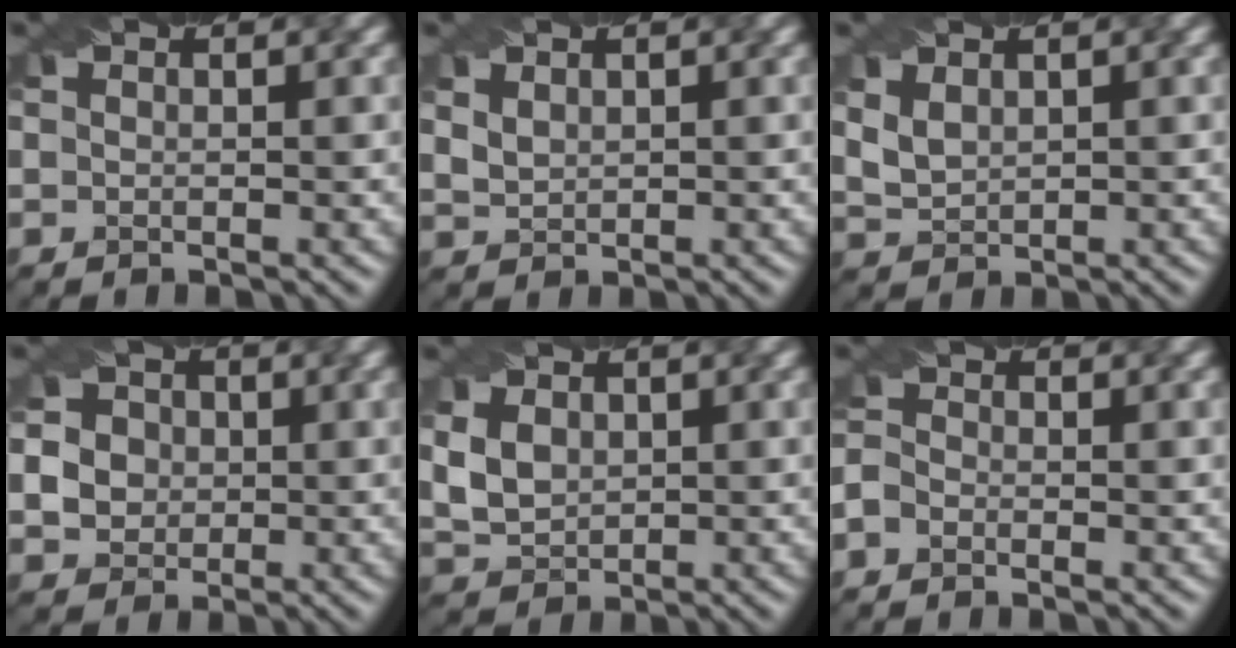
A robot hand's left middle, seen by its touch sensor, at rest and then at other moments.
{"total": 2.0, "force": [1.3, 1.2, 0.8], "torque": [-0.029, 0.006, 0.034]}
{"total": 2.4, "force": [1.2, 1.6, 1.2], "torque": [-0.041, 0.003, 0.033]}
{"total": 6.9, "force": [1.4, 6.3, 2.6], "torque": [-0.067, 0.035, 0.017]}
{"total": 3.7, "force": [0.9, 3.0, 2.1], "torque": [-0.068, 0.008, 0.022]}
{"total": 1.5, "force": [-1.2, 0.8, 0.5], "torque": [-0.016, 0.008, -0.020]}